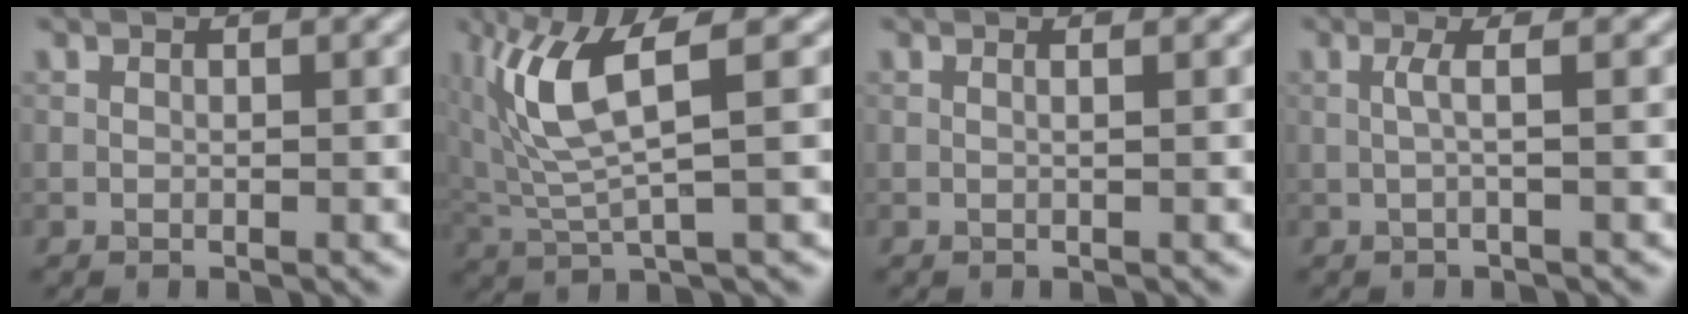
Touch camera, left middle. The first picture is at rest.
{"total": 6.4, "force": [2.0, 1.4, 6.0], "torque": [-0.146, 0.001, 0.042]}
{"total": 1.1, "force": [0.5, 0.5, 0.9], "torque": [-0.007, -0.006, -0.007]}
{"total": 1.6, "force": [0.2, 0.1, 1.6], "torque": [-0.034, 0.001, 0.000]}